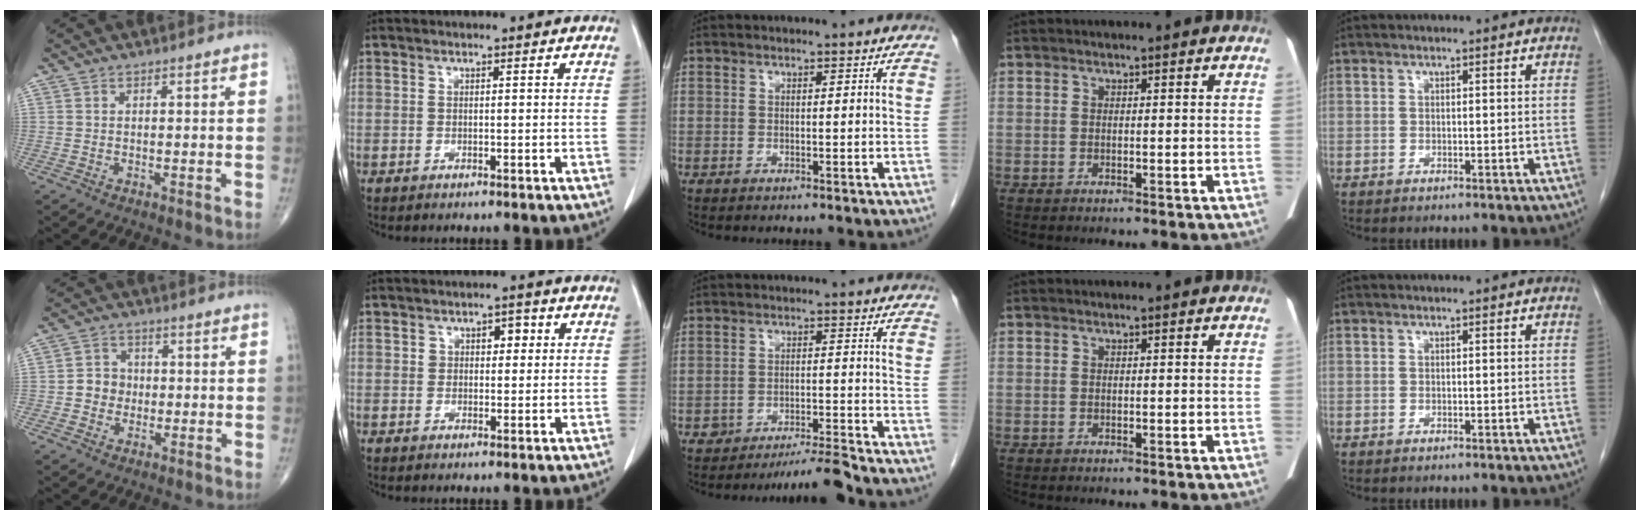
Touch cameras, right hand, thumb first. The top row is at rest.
{"thumb": {"total": 5.1, "force": [-0.7, 4.7, 2.0], "torque": [-0.008, 0.013, -0.020]}, "index": {"total": 3.2, "force": [1.0, 2.1, 2.2], "torque": [-0.028, 0.011, 0.015]}, "middle": {"total": 4.2, "force": [-4.0, -0.9, 1.0], "torque": [-0.016, -0.009, -0.066]}}